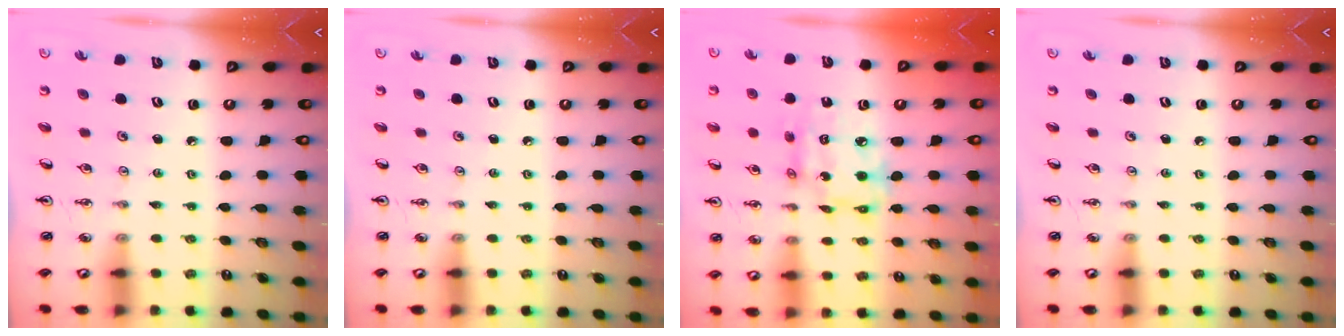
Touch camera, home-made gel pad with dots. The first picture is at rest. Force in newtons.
{"total": 0.0}
{"total": 11.9, "press": 11.9, "slide": 1.3}
{"total": 0.0}